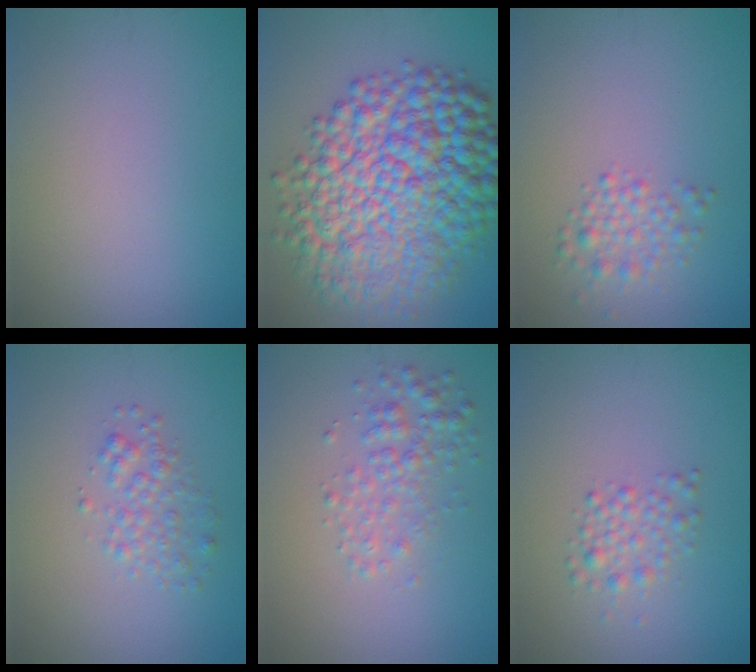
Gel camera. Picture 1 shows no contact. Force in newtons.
{"total": 13.6, "press": 13.6, "slide": 0.1}
{"total": 2.2, "press": 2.2, "slide": 0.1}
{"total": 2.0, "press": 2.0, "slide": 0.1}
{"total": 2.6, "press": 2.6, "slide": 0.0}
{"total": 1.9, "press": 1.8, "slide": 0.1}